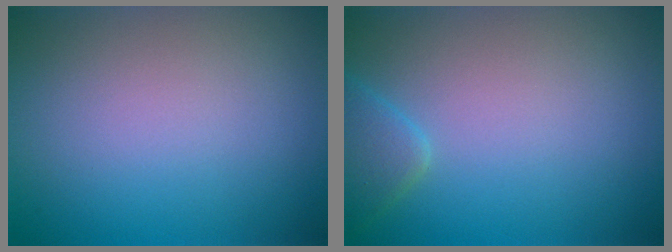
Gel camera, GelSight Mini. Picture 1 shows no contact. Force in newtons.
{"total": 2.3, "press": 2.2, "slide": 0.2}